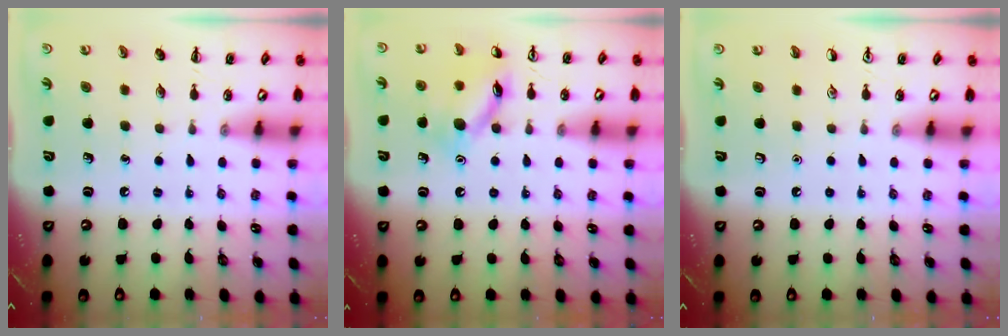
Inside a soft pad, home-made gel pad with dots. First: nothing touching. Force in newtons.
{"total": 12.2, "press": 12.2, "slide": 0.9}
{"total": 0.0}